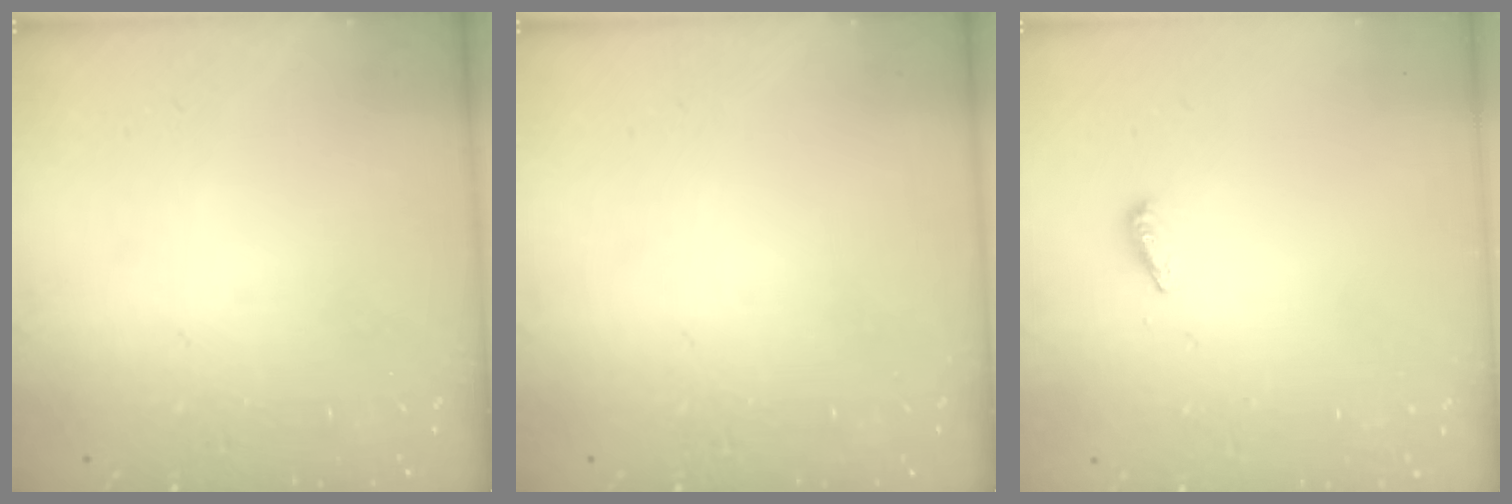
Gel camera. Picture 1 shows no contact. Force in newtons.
{"total": 0.0}
{"total": 2.9, "press": 2.9, "slide": 0.3}